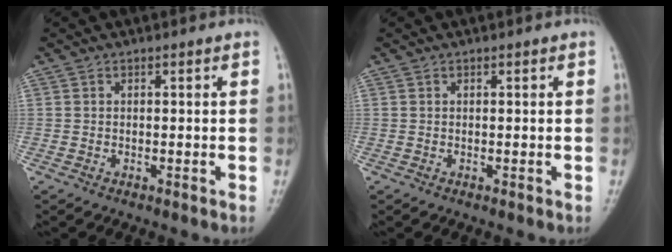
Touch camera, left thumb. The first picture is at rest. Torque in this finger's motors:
{"motor_torque": [0.07, 0.07, 0.06, 0.00, 0.00]}